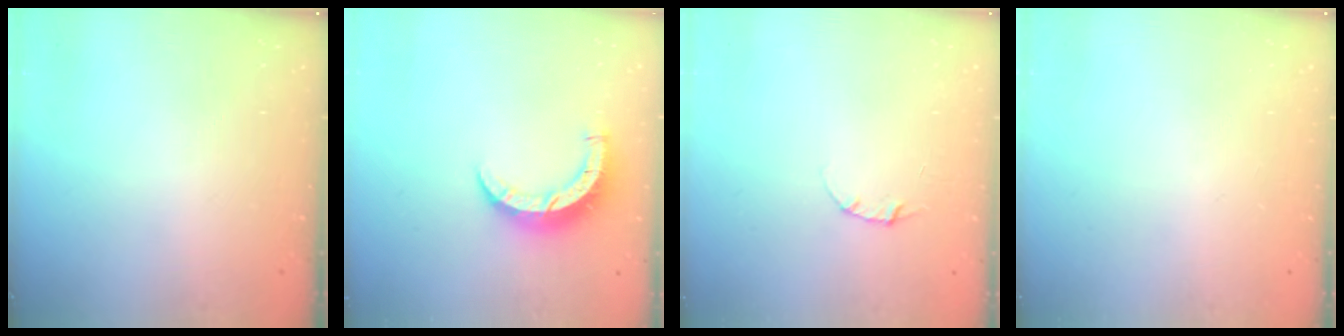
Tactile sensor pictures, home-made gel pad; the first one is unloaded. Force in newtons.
{"total": 7.7, "press": 7.7, "slide": 0.5}
{"total": 3.3, "press": 3.2, "slide": 0.3}
{"total": 0.0}